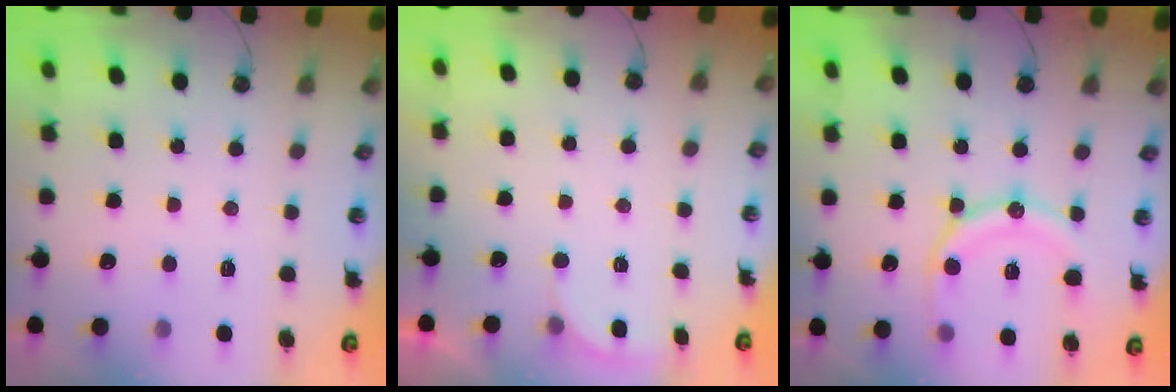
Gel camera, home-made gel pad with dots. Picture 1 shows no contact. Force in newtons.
{"total": 2.1, "press": 2.1, "slide": 0.6}
{"total": 14.5, "press": 14.4, "slide": 1.5}